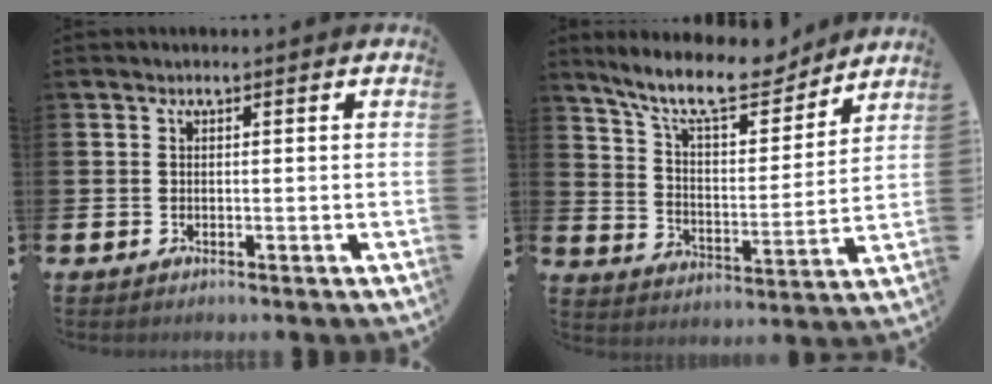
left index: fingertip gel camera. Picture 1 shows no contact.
{"total": 11.7, "force": [10.3, 2.9, 4.8], "torque": [-0.118, -0.062, 0.181]}